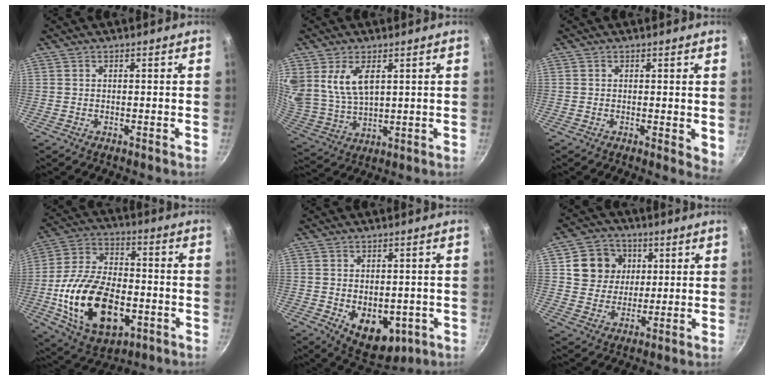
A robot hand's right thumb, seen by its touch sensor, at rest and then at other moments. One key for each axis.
{"total": 10.1, "fx": 4.1, "fy": 5.8, "fz": 7.3, "tx": -0.132, "ty": -0.032, "tz": 0.093}
{"total": 2.9, "fx": 0.3, "fy": 1.3, "fz": 2.6, "tx": -0.029, "ty": -0.008, "tz": 0.004}
{"total": 22.9, "fx": -5.3, "fy": 13.7, "fz": 17.5, "tx": -0.307, "ty": 0.024, "tz": -0.085}
{"total": 10.7, "fx": -2.3, "fy": 6.9, "fz": 7.8, "tx": -0.073, "ty": -0.010, "tz": -0.014}
{"total": 10.3, "fx": 3.0, "fy": 9.2, "fz": 3.7, "tx": -0.032, "ty": 0.001, "tz": 0.049}